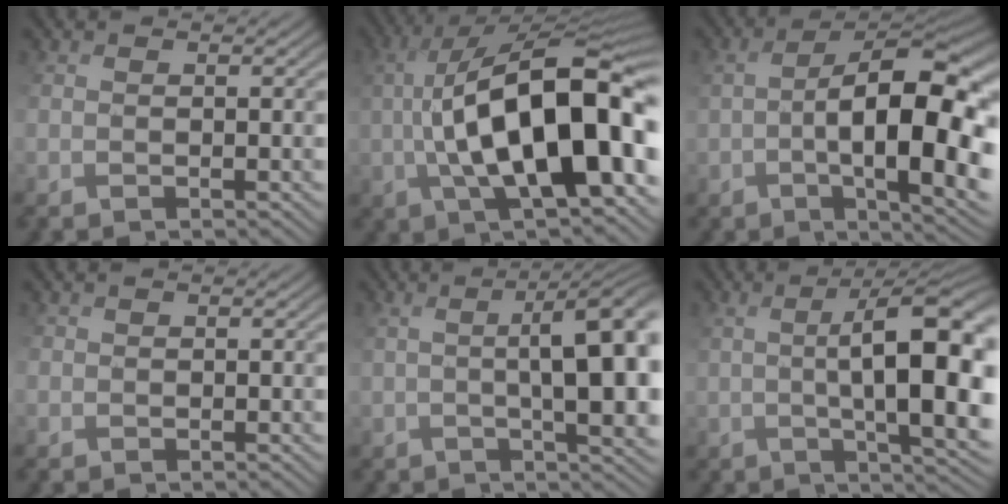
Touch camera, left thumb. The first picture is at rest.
{"total": 15.3, "force": [-1.0, 5.9, 14.0], "torque": [-0.233, 0.025, -0.011]}
{"total": 13.1, "force": [-2.5, 4.9, 11.9], "torque": [-0.180, 0.004, -0.025]}
{"total": 0.8, "force": [0.0, 0.2, -0.8], "torque": [0.002, 0.001, 0.000]}
{"total": 11.8, "force": [0.4, 3.9, 11.1], "torque": [-0.127, 0.004, 0.019]}
{"total": 12.6, "force": [0.4, 3.8, 12.0], "torque": [-0.163, -0.003, 0.028]}